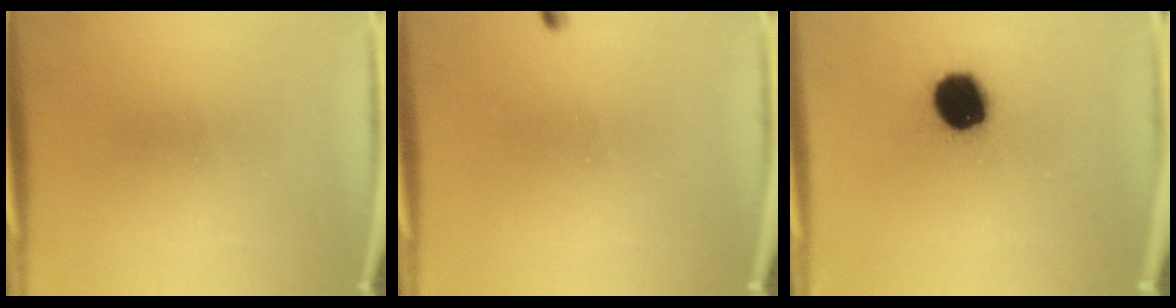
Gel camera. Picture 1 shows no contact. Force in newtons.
{"total": 0.6}
{"total": 13.7}